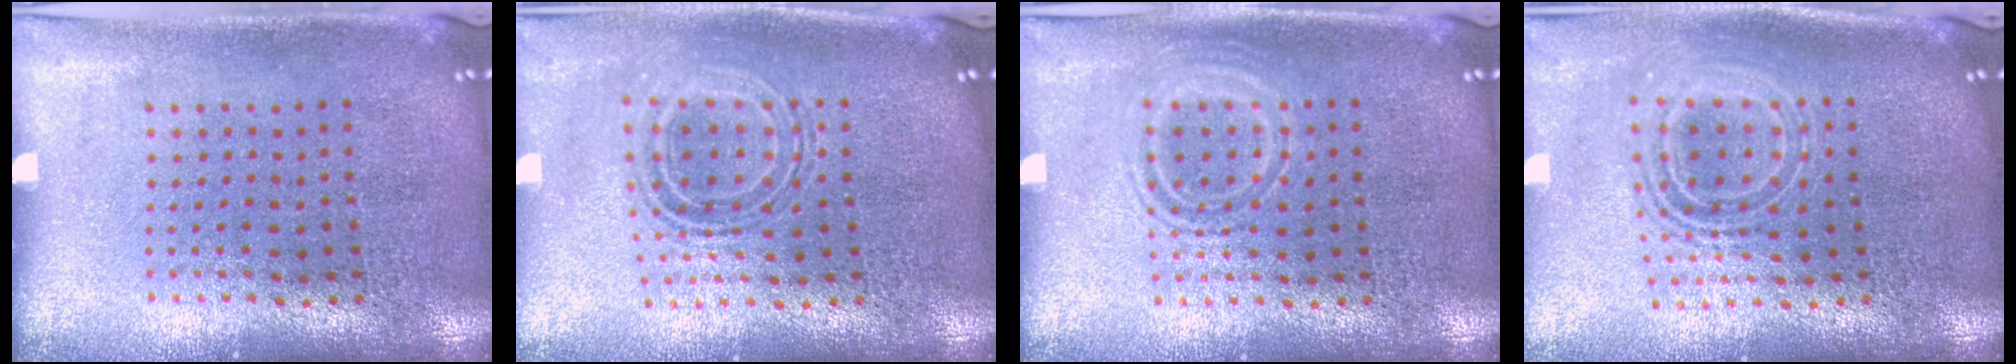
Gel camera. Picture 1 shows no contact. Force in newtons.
{"total": 0.8, "press": 0.7, "slide": 0.3}
{"total": 1.0, "press": 1.0, "slide": 0.2}
{"total": 2.0, "press": 1.5, "slide": 1.3}